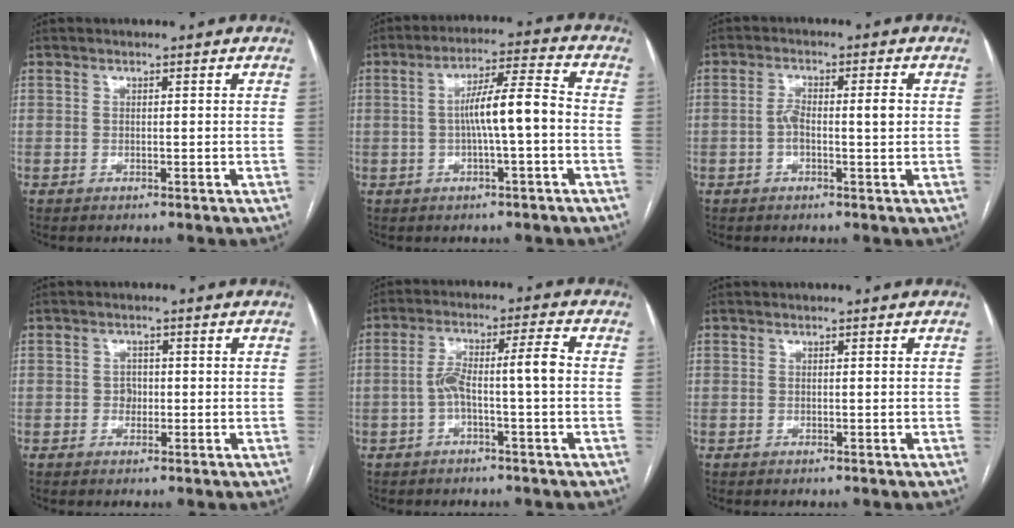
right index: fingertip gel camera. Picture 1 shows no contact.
{"total": 8.1, "force": [-1.0, 0.5, 8.0], "torque": [-0.140, 0.022, -0.017]}
{"total": 4.7, "force": [-0.2, 1.3, 4.5], "torque": [-0.087, 0.016, -0.005]}
{"total": 1.7, "force": [-0.2, 1.4, 0.9], "torque": [-0.010, 0.005, -0.004]}
{"total": 6.8, "force": [-1.1, 0.5, 6.7], "torque": [-0.125, 0.031, -0.019]}
{"total": 0.0}